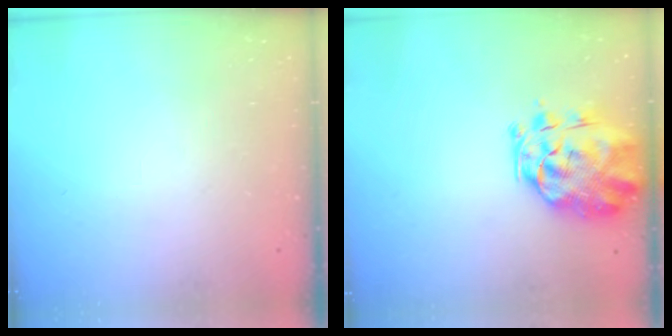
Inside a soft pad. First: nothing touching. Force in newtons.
{"total": 2.5, "press": 2.3, "slide": 1.0}